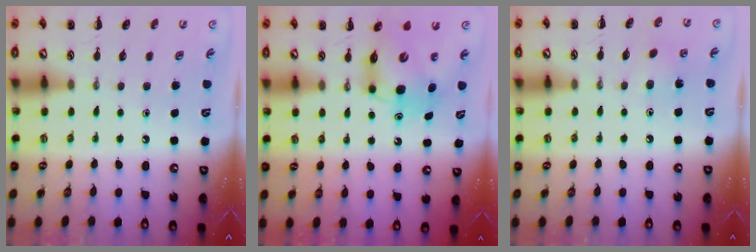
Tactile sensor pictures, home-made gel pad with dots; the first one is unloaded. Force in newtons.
{"total": 7.2, "press": 7.2, "slide": 0.9}
{"total": 3.7, "press": 3.5, "slide": 1.1}